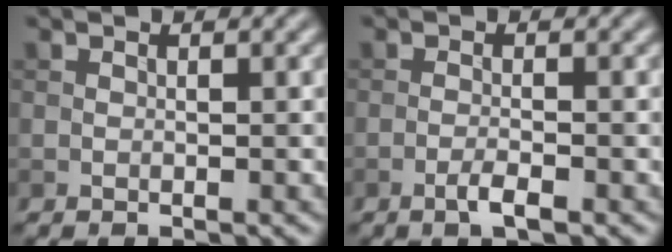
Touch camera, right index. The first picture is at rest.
{"total": 1.8, "force": [-1.0, 0.3, 1.5], "torque": [-0.026, 0.003, -0.021]}